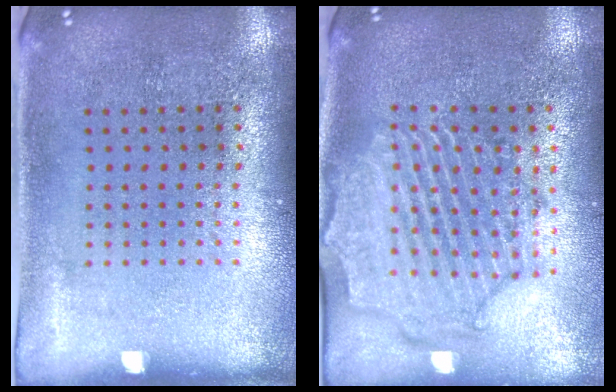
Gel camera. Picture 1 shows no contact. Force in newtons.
{"total": 2.3, "press": 2.2, "slide": 0.9}